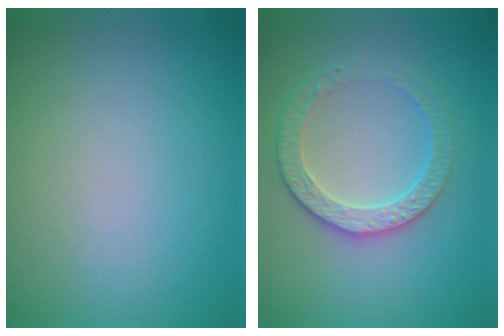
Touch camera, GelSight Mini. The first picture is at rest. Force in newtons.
{"total": 3.3, "press": 3.1, "slide": 1.2}